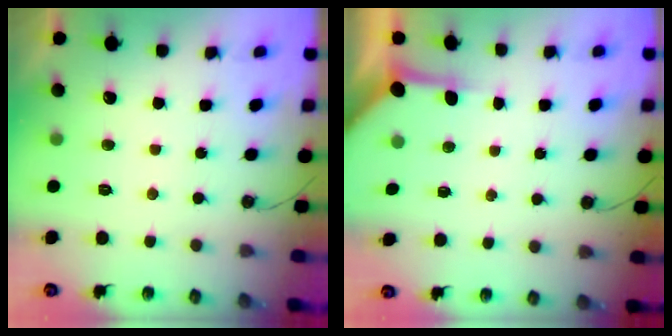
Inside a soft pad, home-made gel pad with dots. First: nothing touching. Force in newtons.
{"total": 3.8, "press": 3.8, "slide": 0.4}